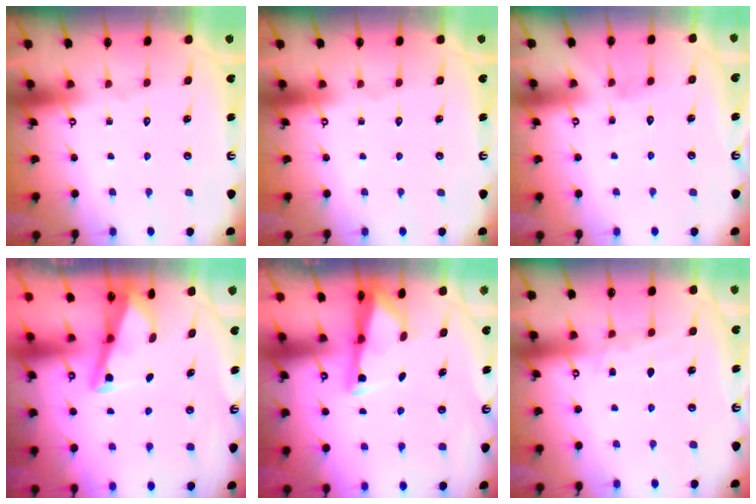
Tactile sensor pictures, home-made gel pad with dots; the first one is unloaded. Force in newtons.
{"total": 0.0}
{"total": 2.7, "press": 2.7, "slide": 0.2}
{"total": 2.8, "press": 2.8, "slide": 0.4}
{"total": 2.9, "press": 2.9, "slide": 0.4}
{"total": 3.7, "press": 3.6, "slide": 0.4}